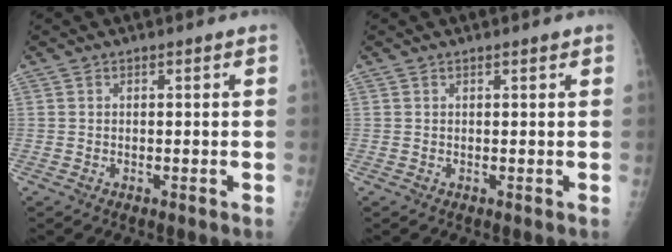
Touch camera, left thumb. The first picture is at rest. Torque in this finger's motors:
{"motor_torque": [0.07, -0.06, 0.07, 0.03, 0.00]}